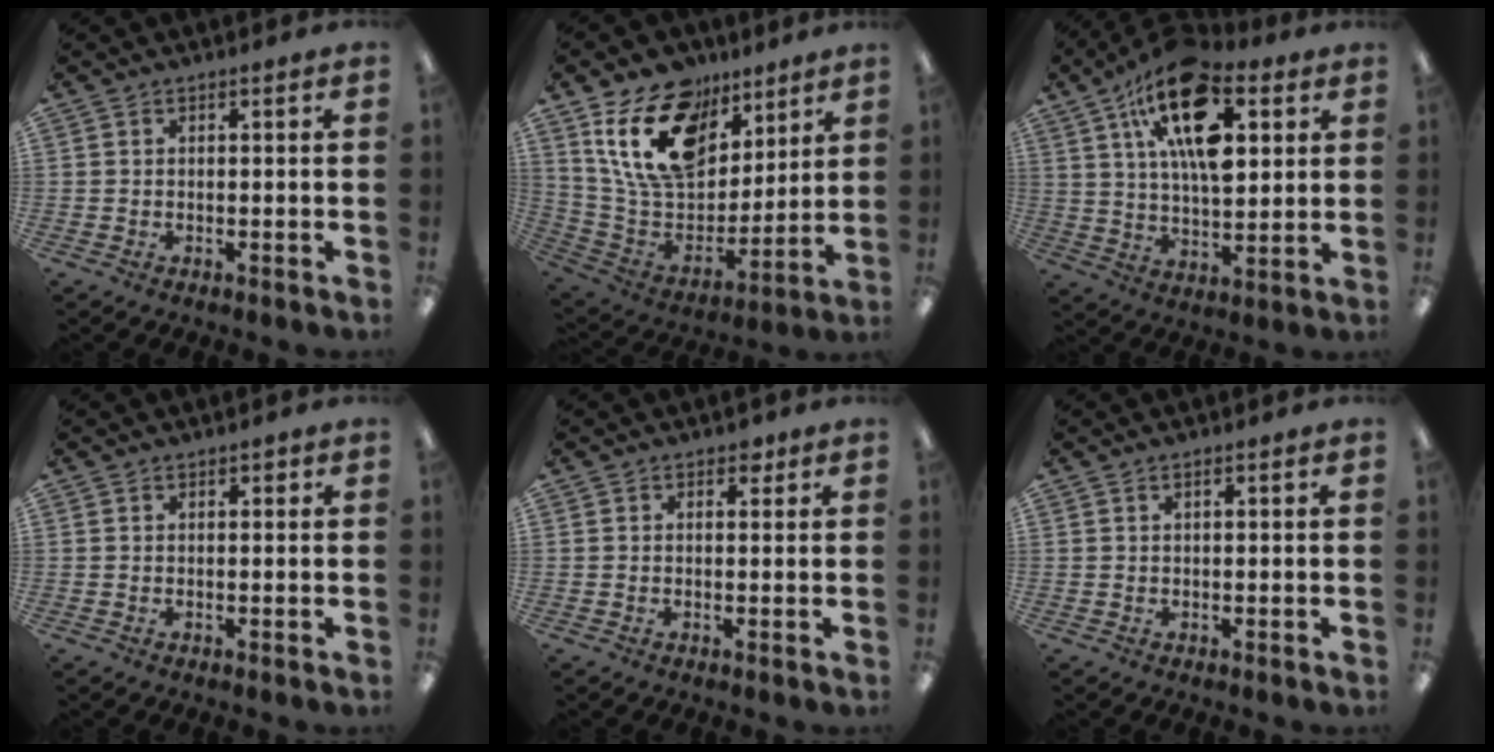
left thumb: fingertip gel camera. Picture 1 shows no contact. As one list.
[{"total": 20.0, "force": [11.0, 12.6, 11.0], "torque": [-0.207, -0.045, 0.205]}, {"total": 20.7, "force": [10.0, 10.0, 15.1], "torque": [-0.256, -0.038, 0.165]}, {"total": 0.8, "force": [0.5, 0.5, 0.4], "torque": [0.001, -0.001, 0.008]}, {"total": 1.9, "force": [1.2, 1.2, 0.9], "torque": [-0.002, -0.004, 0.018]}, {"total": 0.7, "force": [0.5, 0.2, 0.5], "torque": [-0.010, 0.001, 0.008]}]